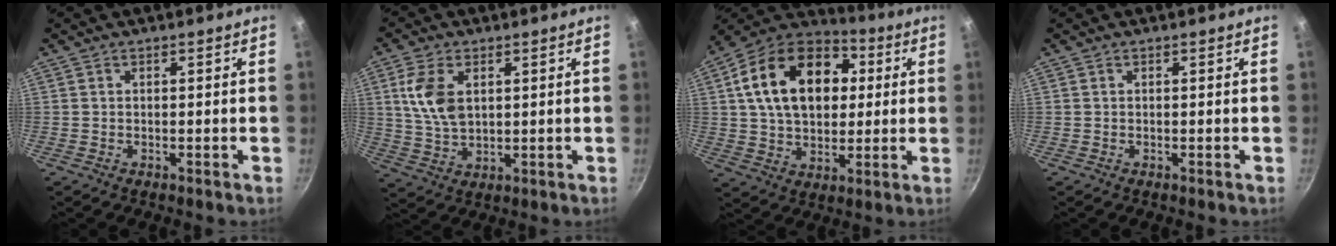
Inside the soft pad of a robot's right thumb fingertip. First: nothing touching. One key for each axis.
{"total": 9.0, "fx": 2.5, "fy": 5.4, "fz": 6.8, "tx": -0.128, "ty": -0.013, "tz": 0.052}
{"total": 22.2, "fx": 4.6, "fy": 15.1, "fz": 15.6, "tx": -0.235, "ty": 0.020, "tz": 0.066}
{"total": 0.0}